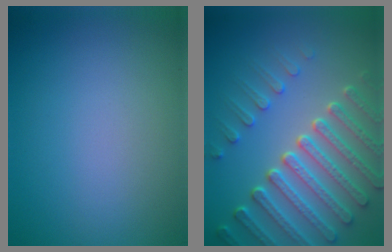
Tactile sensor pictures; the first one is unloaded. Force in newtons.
{"total": 7.6, "press": 5.7, "slide": 5.0}